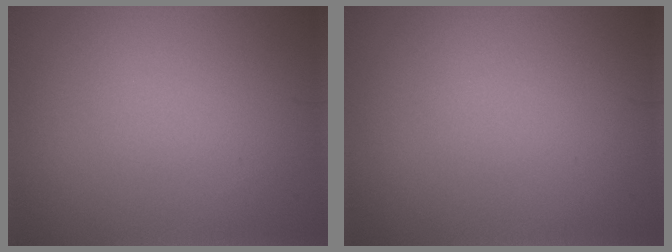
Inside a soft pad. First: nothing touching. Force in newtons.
{"total": 0.0}